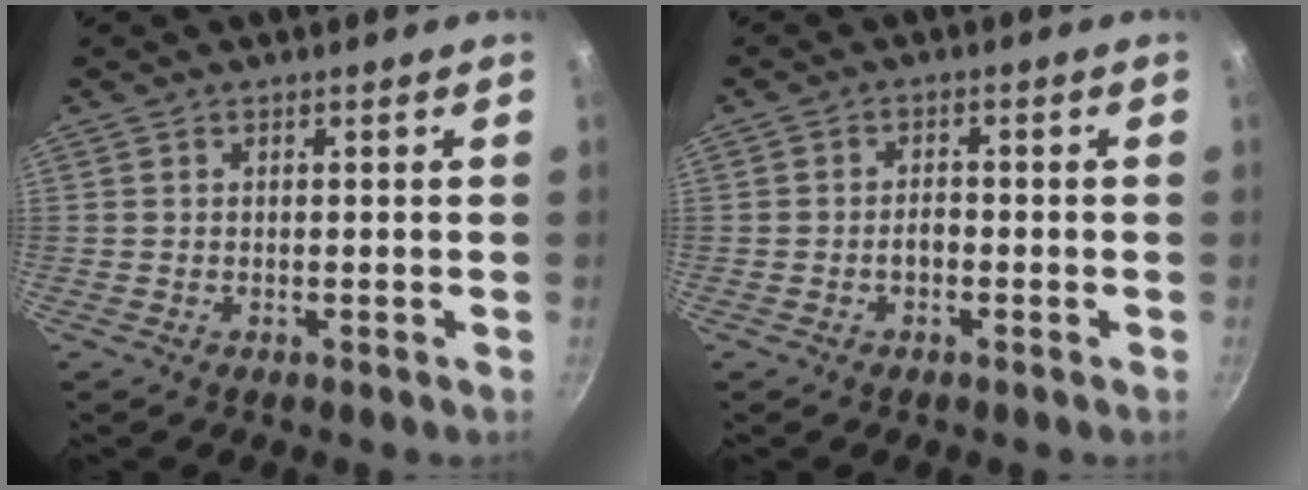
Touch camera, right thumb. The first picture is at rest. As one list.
[{"total": 2.2, "force": [-0.9, 1.3, 1.5], "torque": [-0.017, 0.016, -0.016]}]